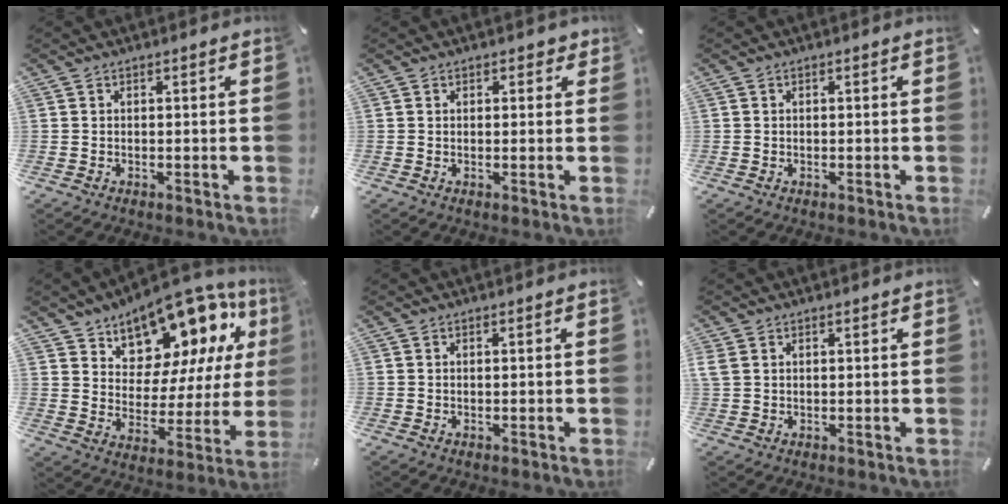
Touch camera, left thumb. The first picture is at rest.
{"total": 1.3, "force": [0.7, 1.0, 0.6], "torque": [0.005, -0.002, 0.009]}
{"total": 0.0}
{"total": 14.7, "force": [12.0, 7.5, 4.1], "torque": [-0.068, -0.114, 0.205]}
{"total": 0.0}
{"total": 1.7, "force": [1.0, 1.2, 0.8], "torque": [-0.018, 0.001, 0.018]}